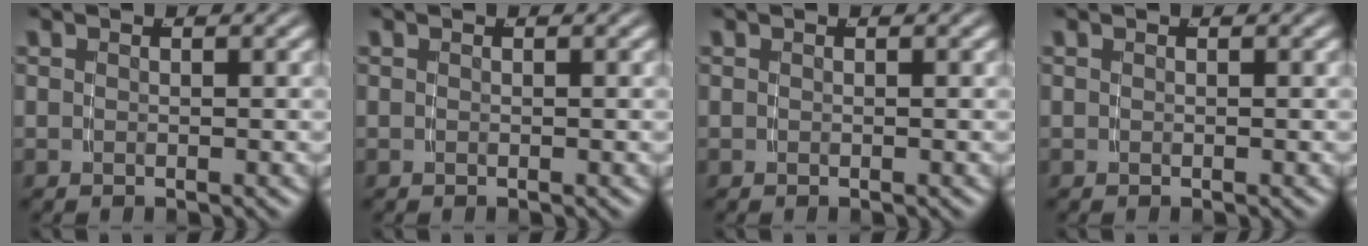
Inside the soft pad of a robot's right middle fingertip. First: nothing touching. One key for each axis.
{"total": 0.0}
{"total": 0.0}
{"total": 0.0}